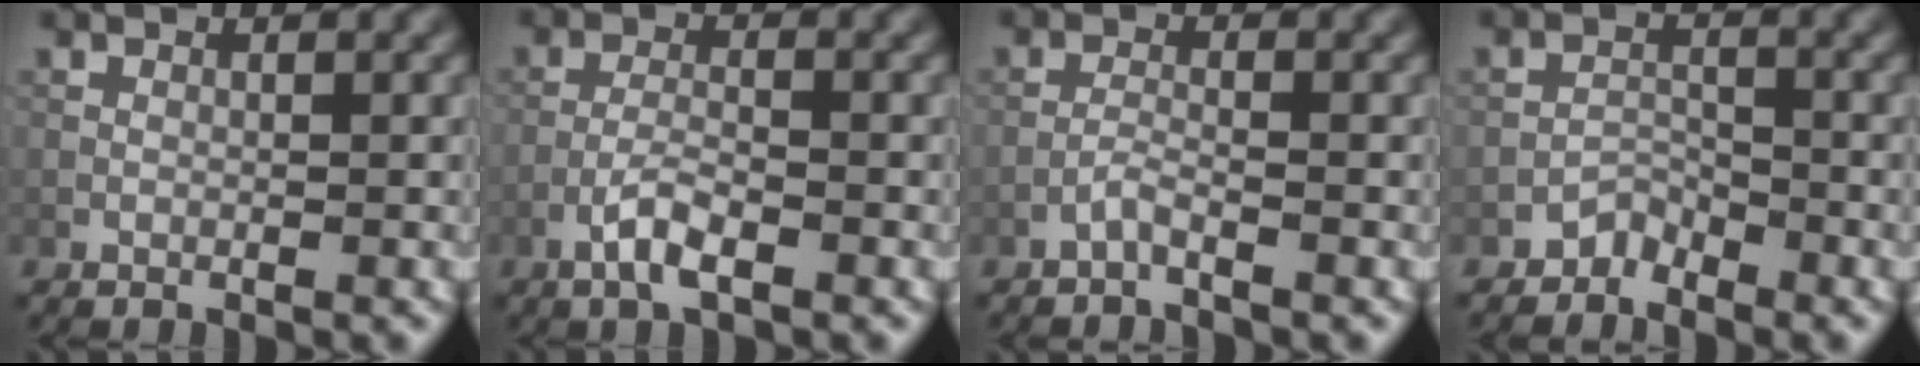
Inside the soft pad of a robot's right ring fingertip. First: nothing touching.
{"total": 2.7, "force": [-1.5, 0.7, 2.1], "torque": [-0.044, 0.005, -0.035]}
{"total": 1.2, "force": [-1.0, 0.0, 0.6], "torque": [-0.011, 0.005, -0.024]}
{"total": 1.6, "force": [-1.5, 0.6, 0.0], "torque": [0.004, 0.010, -0.030]}